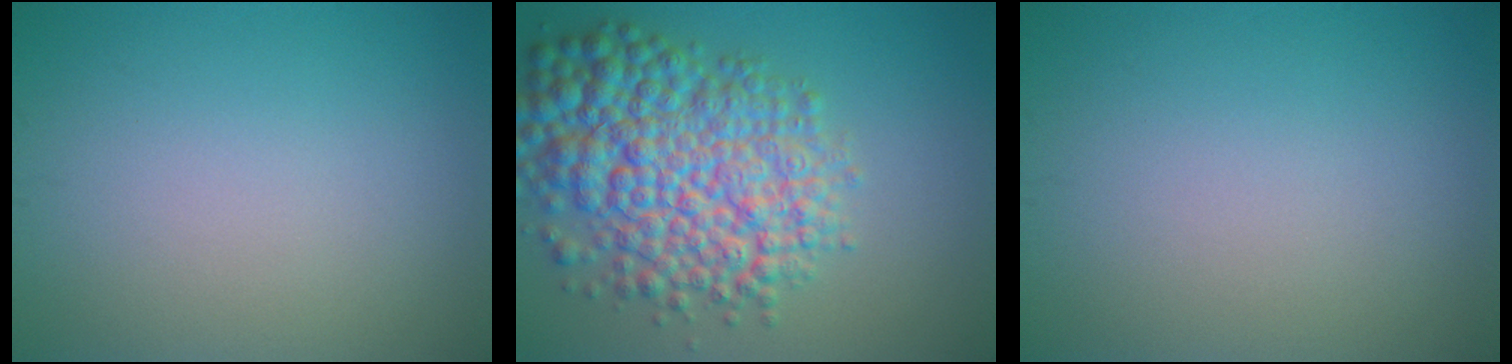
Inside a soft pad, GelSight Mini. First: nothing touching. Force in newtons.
{"total": 9.8, "press": 9.8, "slide": 0.3}
{"total": 0.0}